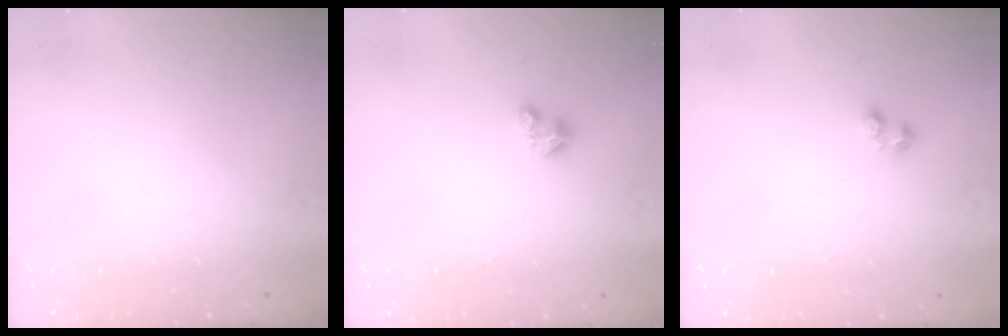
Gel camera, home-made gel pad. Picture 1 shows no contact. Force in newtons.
{"total": 2.5, "press": 2.5, "slide": 0.3}
{"total": 1.2, "press": 1.0, "slide": 0.6}